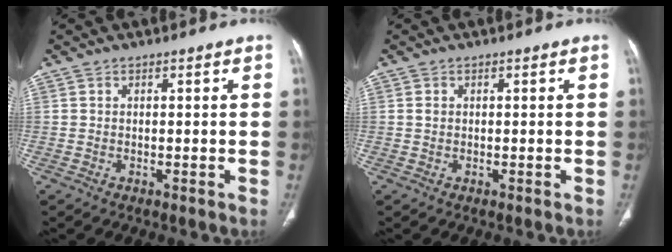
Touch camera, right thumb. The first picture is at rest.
{"total": 0.7, "force": [0.2, 0.6, 0.4], "torque": [-0.005, 0.002, 0.004]}